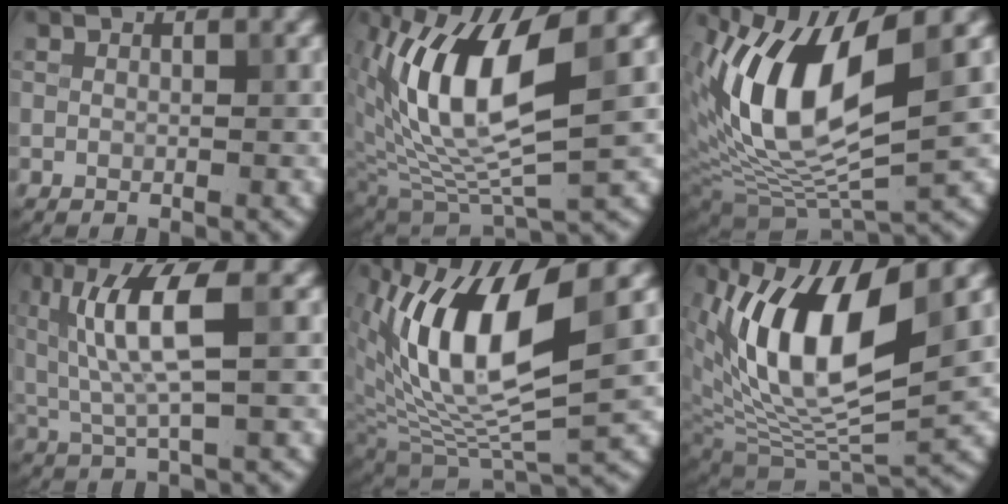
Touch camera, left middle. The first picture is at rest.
{"total": 10.3, "force": [2.5, 3.7, 9.3], "torque": [-0.187, -0.007, 0.047]}
{"total": 12.5, "force": [3.2, 5.2, 10.9], "torque": [-0.214, 0.000, 0.060]}
{"total": 6.2, "force": [1.4, 1.2, 6.0], "torque": [-0.121, 0.000, 0.029]}
{"total": 11.1, "force": [3.1, 4.2, 9.8], "torque": [-0.187, -0.010, 0.059]}
{"total": 11.9, "force": [4.2, 4.9, 10.0], "torque": [-0.180, -0.006, 0.082]}